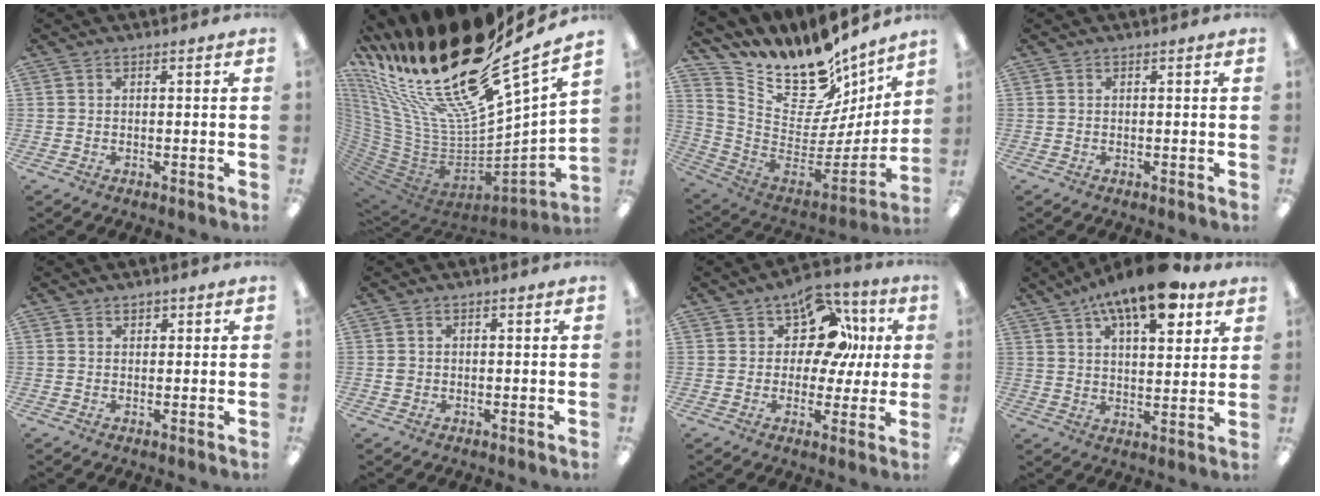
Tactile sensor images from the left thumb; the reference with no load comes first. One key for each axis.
{"total": 29.2, "fx": 19.0, "fy": 9.7, "fz": 19.9, "tx": -0.332, "ty": -0.192, "tz": 0.351}
{"total": 14.5, "fx": 11.9, "fy": 6.6, "fz": 5.0, "tx": -0.092, "ty": -0.126, "tz": 0.208}
{"total": 0.0}
{"total": 1.2, "fx": 0.9, "fy": 0.8, "fz": 0.3, "tx": 0.002, "ty": -0.002, "tz": 0.015}
{"total": 1.1, "fx": 0.0, "fy": 1.0, "fz": 0.4, "tx": -0.007, "ty": 0.005, "tz": -0.002}
{"total": 13.7, "fx": 5.8, "fy": 9.3, "fz": 8.2, "tx": -0.127, "ty": -0.019, "tz": 0.107}
{"total": 15.3, "fx": 9.6, "fy": 5.9, "fz": 10.4, "tx": -0.151, "ty": -0.044, "tz": 0.157}